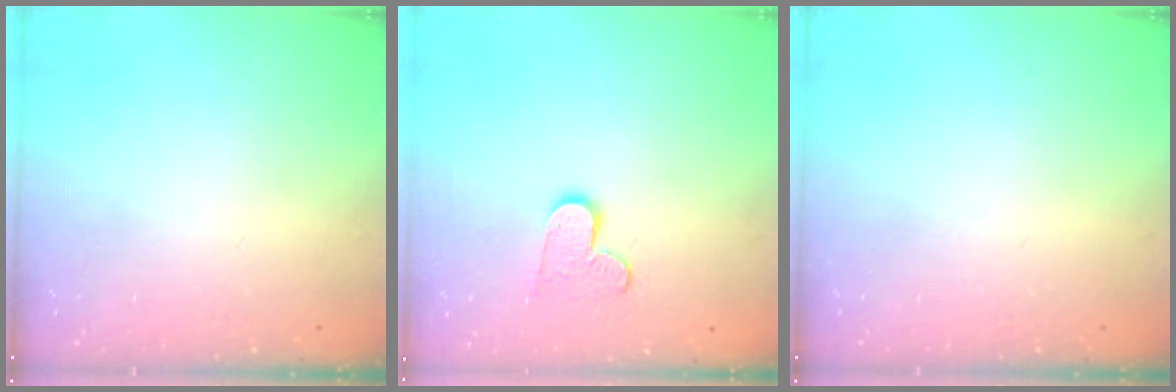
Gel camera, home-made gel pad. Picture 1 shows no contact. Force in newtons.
{"total": 8.4, "press": 8.3, "slide": 0.2}
{"total": 0.0}